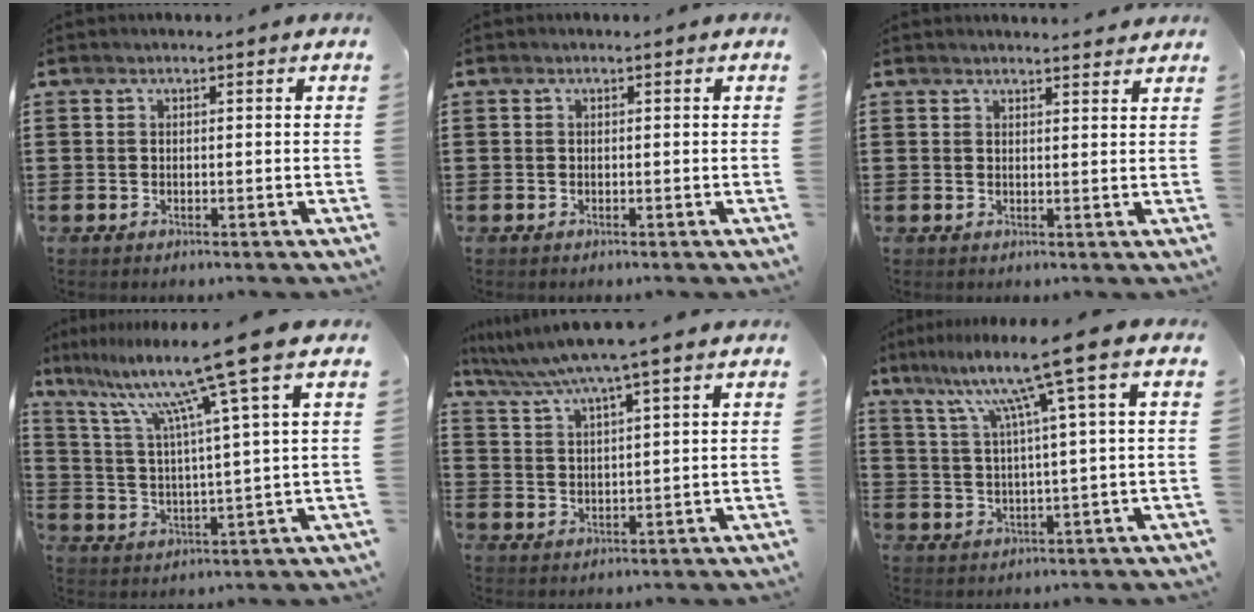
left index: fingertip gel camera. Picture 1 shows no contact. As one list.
[{"total": 0.0}, {"total": 1.8, "force": [1.8, 0.0, 0.2], "torque": [-0.007, -0.001, 0.036]}, {"total": 12.2, "force": [8.0, -1.2, 9.1], "torque": [-0.192, -0.037, 0.120]}, {"total": 6.1, "force": [5.1, -0.6, 3.3], "torque": [-0.080, -0.023, 0.086]}, {"total": 9.8, "force": [5.3, -1.0, 8.2], "torque": [-0.173, -0.016, 0.081]}]